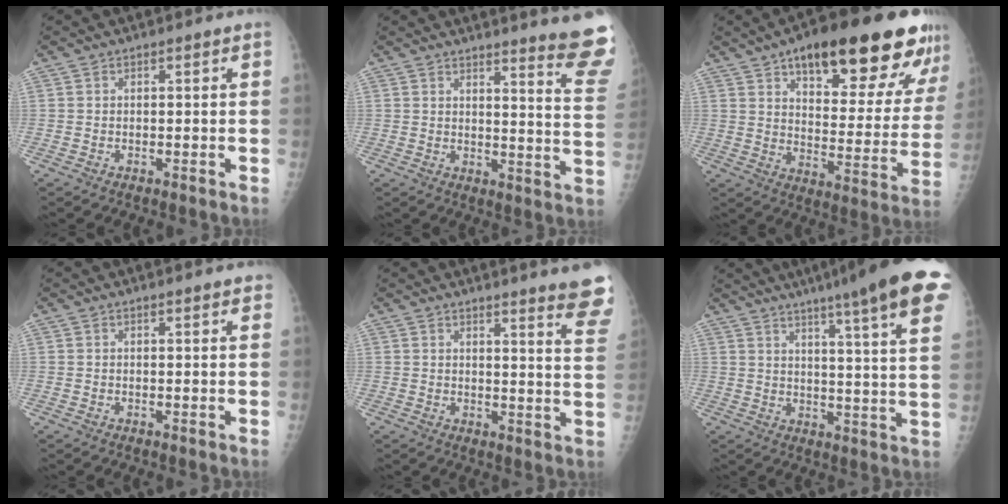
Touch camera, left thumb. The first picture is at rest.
{"total": 13.4, "force": [11.9, -0.3, 6.3], "torque": [-0.061, -0.131, 0.125]}
{"total": 26.6, "force": [16.1, 9.1, 19.1], "torque": [-0.226, -0.040, 0.232]}
{"total": 2.0, "force": [1.7, 0.4, 1.0], "torque": [-0.006, 0.000, 0.018]}
{"total": 11.0, "force": [9.4, 0.0, 5.7], "torque": [-0.045, -0.081, 0.092]}
{"total": 23.1, "force": [15.5, 1.7, 17.1], "torque": [-0.231, -0.055, 0.193]}